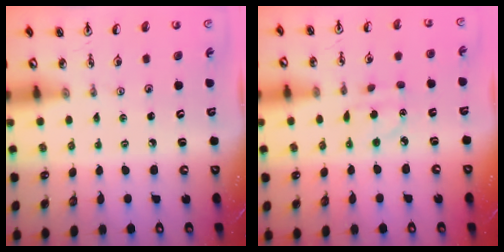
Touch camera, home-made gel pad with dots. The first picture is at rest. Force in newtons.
{"total": 3.5, "press": 3.4, "slide": 1.0}